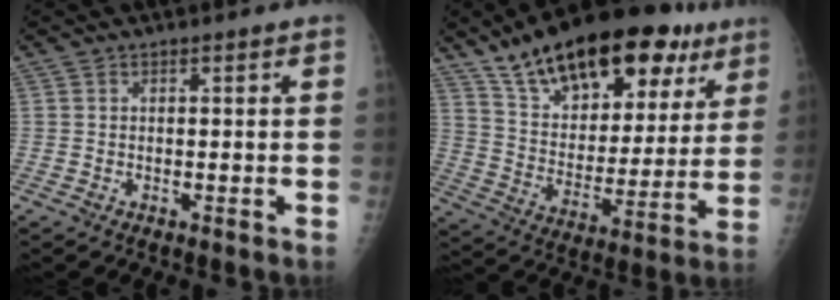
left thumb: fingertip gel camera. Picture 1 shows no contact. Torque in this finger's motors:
{"motor_torque": [1.41, 1.45, 1.45, -1.31, 0.37]}